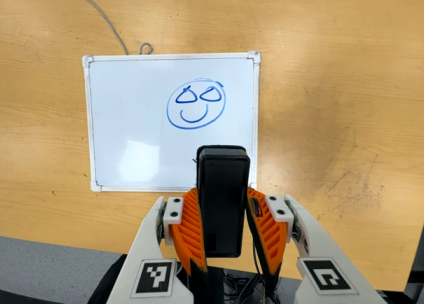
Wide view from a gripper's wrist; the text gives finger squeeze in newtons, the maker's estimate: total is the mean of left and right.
{"total": 4.9, "left": 3.1, "right": 6.7}